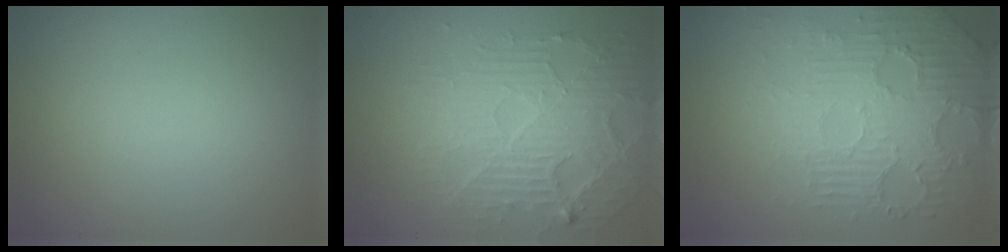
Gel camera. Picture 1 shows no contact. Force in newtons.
{"total": 4.6, "press": 4.1, "slide": 2.1}
{"total": 5.9, "press": 3.8, "slide": 4.5}